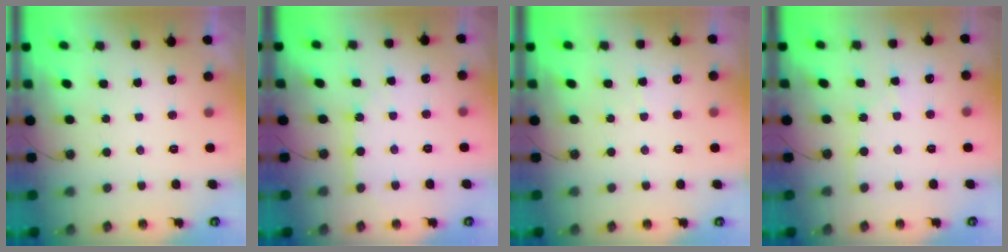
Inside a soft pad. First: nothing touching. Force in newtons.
{"total": 5.8, "press": 5.8, "slide": 0.5}
{"total": 3.8, "press": 3.8, "slide": 0.3}
{"total": 3.2, "press": 3.2, "slide": 0.3}